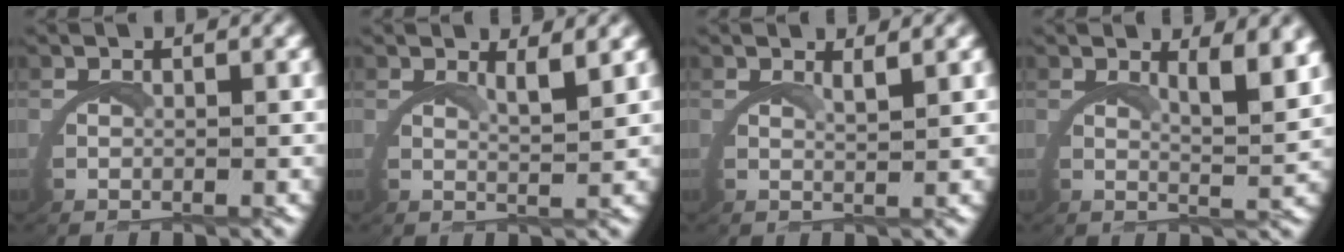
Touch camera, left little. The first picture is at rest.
{"total": 2.6, "force": [2.1, -0.6, 1.3], "torque": [-0.026, -0.007, 0.035]}
{"total": 1.9, "force": [1.6, -0.7, 0.5], "torque": [-0.015, -0.006, 0.028]}
{"total": 3.8, "force": [2.8, -0.1, 2.7], "torque": [-0.044, -0.012, 0.043]}